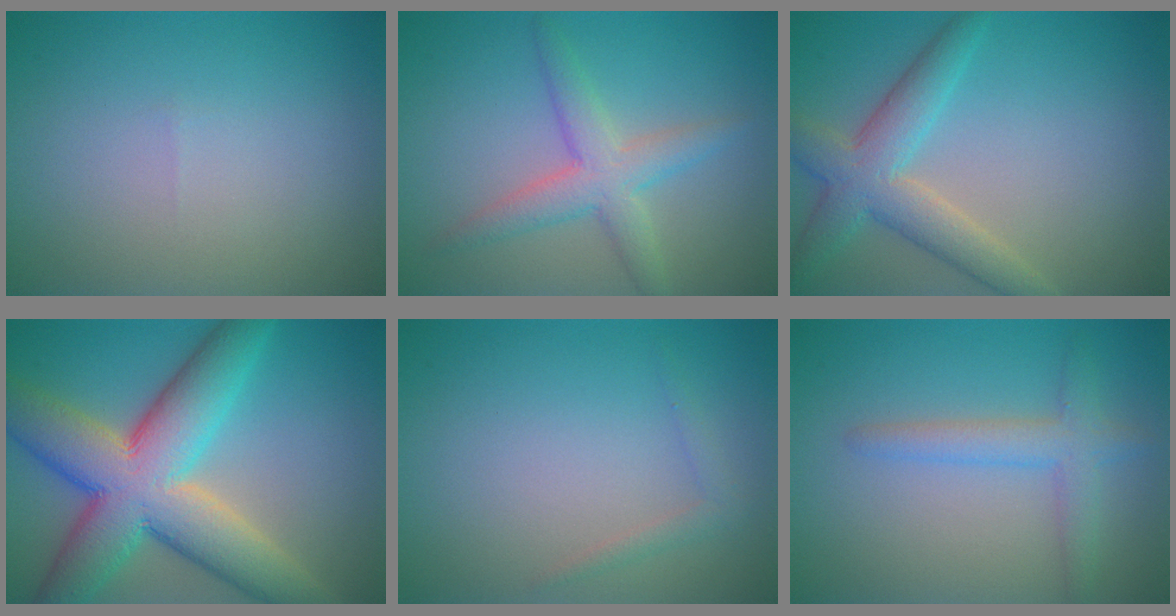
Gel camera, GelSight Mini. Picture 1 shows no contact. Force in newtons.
{"total": 3.8, "press": 3.8, "slide": 0.1}
{"total": 5.1, "press": 5.1, "slide": 0.4}
{"total": 12.0, "press": 12.0, "slide": 0.7}
{"total": 1.1, "press": 1.1, "slide": 0.1}
{"total": 2.8, "press": 2.8, "slide": 0.2}